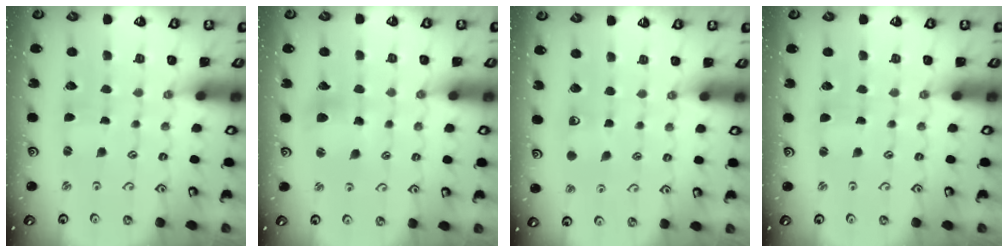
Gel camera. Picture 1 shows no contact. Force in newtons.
{"total": 8.0, "press": 7.9, "slide": 1.1}
{"total": 4.8, "press": 4.8, "slide": 0.7}
{"total": 0.5, "press": 0.5, "slide": 0.1}